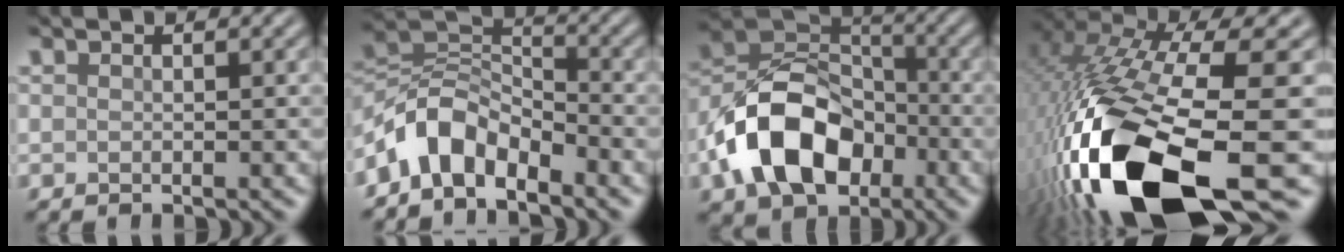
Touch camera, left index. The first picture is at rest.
{"total": 5.9, "force": [-4.0, 3.2, 3.0], "torque": [-0.046, 0.008, -0.087]}
{"total": 10.7, "force": [-4.0, 7.2, 6.9], "torque": [-0.127, 0.011, -0.083]}
{"total": 18.0, "force": [-7.3, 6.1, 15.3], "torque": [-0.319, -0.037, -0.106]}